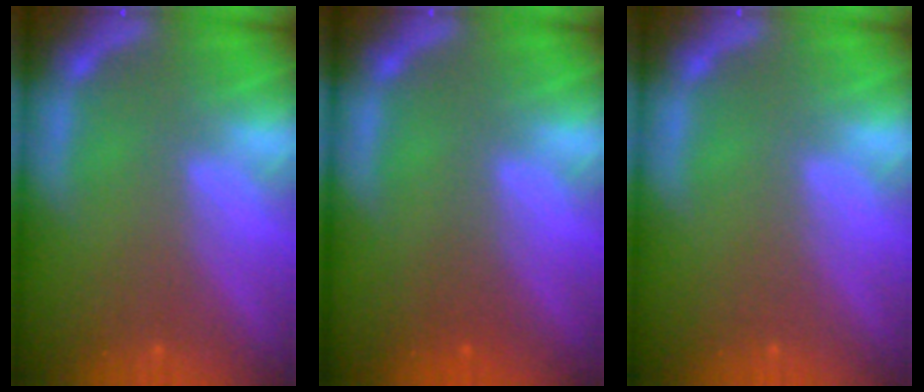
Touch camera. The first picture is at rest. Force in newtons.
{"total": 0.9}
{"total": 0.0}